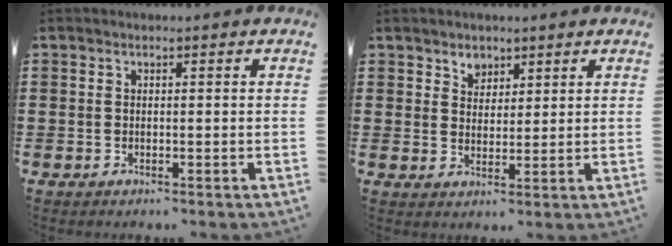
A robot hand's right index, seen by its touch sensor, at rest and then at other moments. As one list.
[{"total": 3.0, "force": [2.1, 2.1, 0.3], "torque": [-0.016, 0.009, 0.040]}]